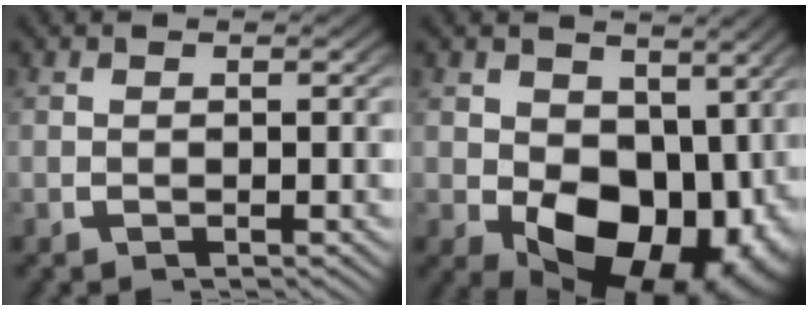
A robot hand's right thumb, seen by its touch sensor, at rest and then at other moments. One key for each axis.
{"total": 12.0, "fx": -1.2, "fy": 8.2, "fz": 8.7, "tx": -0.145, "ty": -0.064, "tz": 0.010}